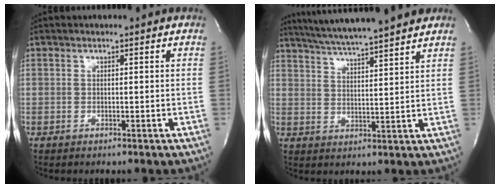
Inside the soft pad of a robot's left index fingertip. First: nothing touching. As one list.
[{"total": 14.3, "force": [12.5, -0.1, 6.8], "torque": [-0.122, 0.018, 0.188]}]